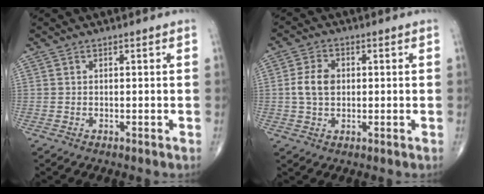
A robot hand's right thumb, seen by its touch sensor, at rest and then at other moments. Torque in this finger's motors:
{"motor_torque": [-0.04, -0.11, 0.45, -0.22, 0.04]}